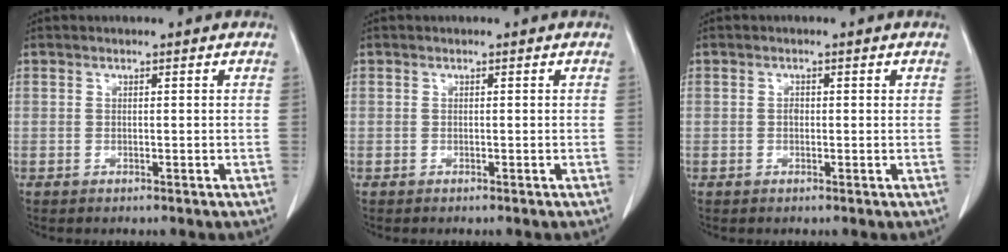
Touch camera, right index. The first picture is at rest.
{"total": 0.0}
{"total": 0.8, "force": [0.1, 0.6, 0.6], "torque": [-0.010, 0.002, -0.001]}